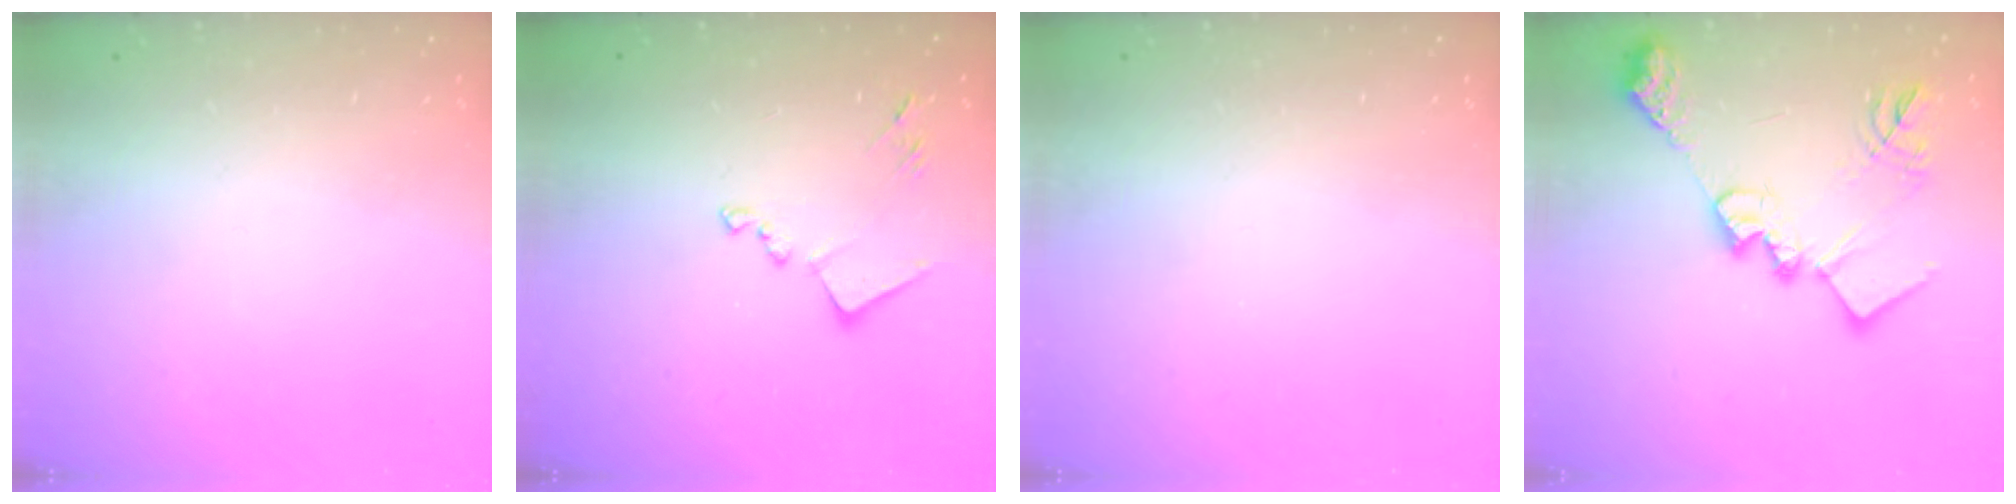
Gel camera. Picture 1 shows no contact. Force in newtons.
{"total": 12.1, "press": 12.1, "slide": 0.7}
{"total": 0.0}
{"total": 20.8, "press": 20.8, "slide": 1.4}